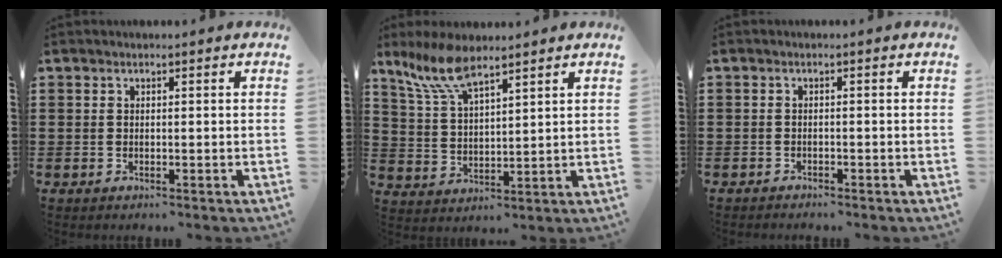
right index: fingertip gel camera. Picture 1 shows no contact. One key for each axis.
{"total": 8.0, "fx": 5.8, "fy": 2.1, "fz": 5.1, "tx": -0.121, "ty": -0.011, "tz": 0.104}
{"total": 1.0, "fx": -1.0, "fy": 0.2, "fz": 0.0, "tx": -0.003, "ty": 0.003, "tz": -0.021}